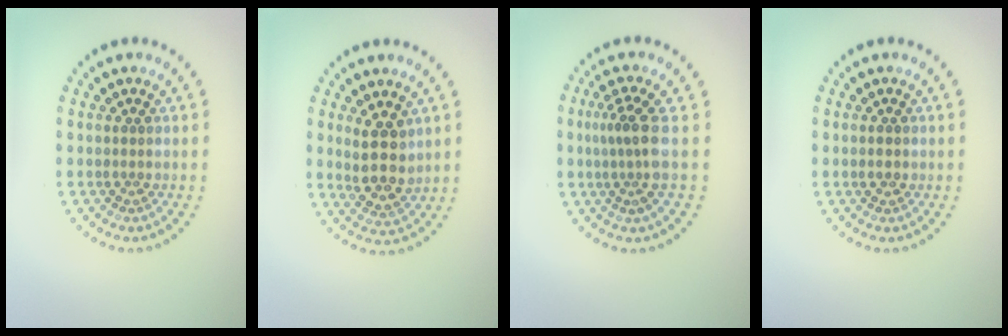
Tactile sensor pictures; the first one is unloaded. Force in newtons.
{"total": 3.7, "press": 3.5, "slide": 1.3}
{"total": 3.0, "press": 2.2, "slide": 2.1}
{"total": 1.1, "press": 1.1, "slide": 0.2}